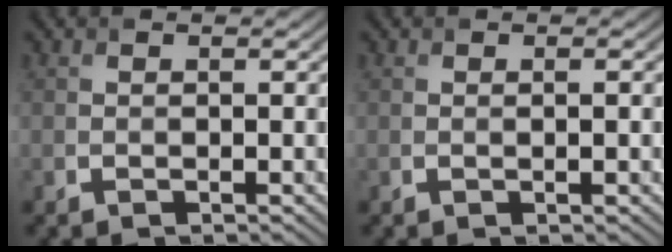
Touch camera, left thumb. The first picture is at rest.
{"total": 0.9, "force": [0.1, 0.2, 0.9], "torque": [-0.014, 0.002, -0.001]}